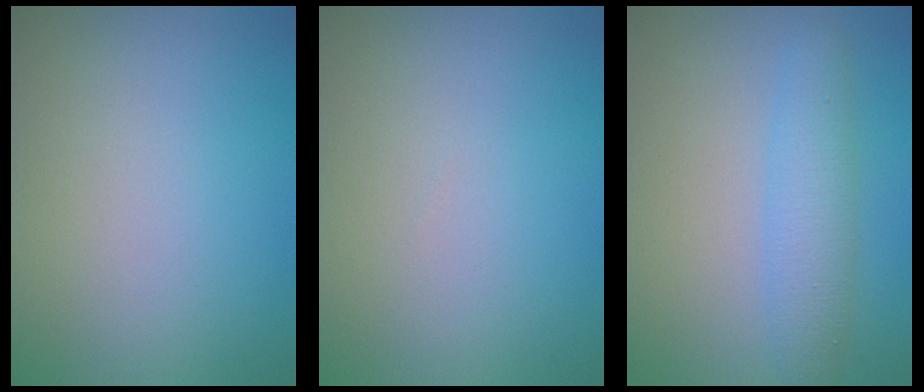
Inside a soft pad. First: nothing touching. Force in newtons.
{"total": 0.0}
{"total": 3.3, "press": 3.3, "slide": 0.1}